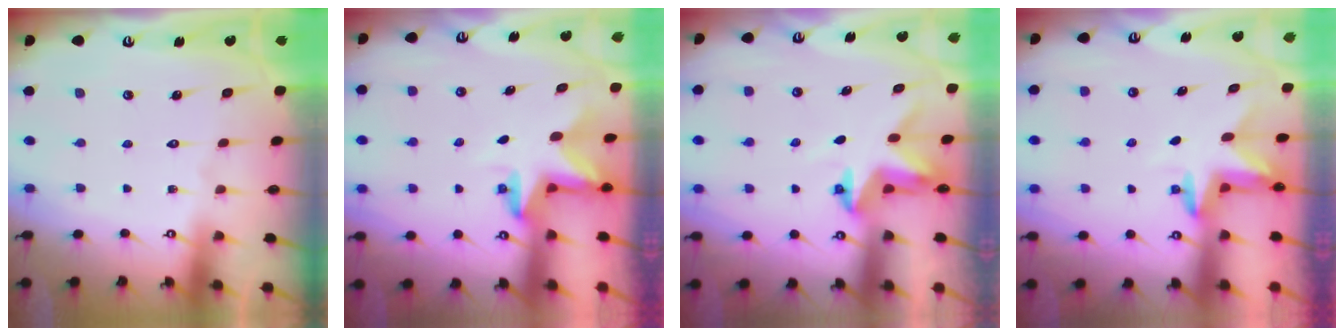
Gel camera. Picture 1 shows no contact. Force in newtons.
{"total": 2.8, "press": 2.8, "slide": 0.3}
{"total": 3.4, "press": 3.4, "slide": 0.2}
{"total": 3.4, "press": 3.4, "slide": 0.3}